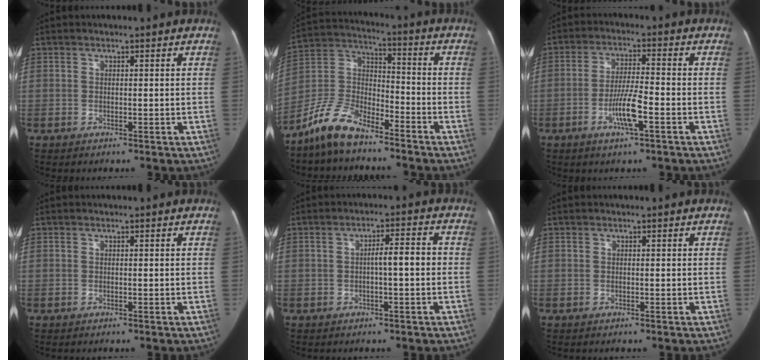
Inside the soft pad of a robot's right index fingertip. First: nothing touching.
{"total": 11.2, "force": [-8.9, 4.1, 5.3], "torque": [-0.119, 0.018, -0.177]}
{"total": 6.9, "force": [-2.9, 0.8, 6.2], "torque": [-0.122, 0.001, -0.051]}
{"total": 0.0}
{"total": 4.5, "force": [-0.4, 0.8, 4.4], "torque": [-0.071, 0.022, -0.005]}
{"total": 0.0}